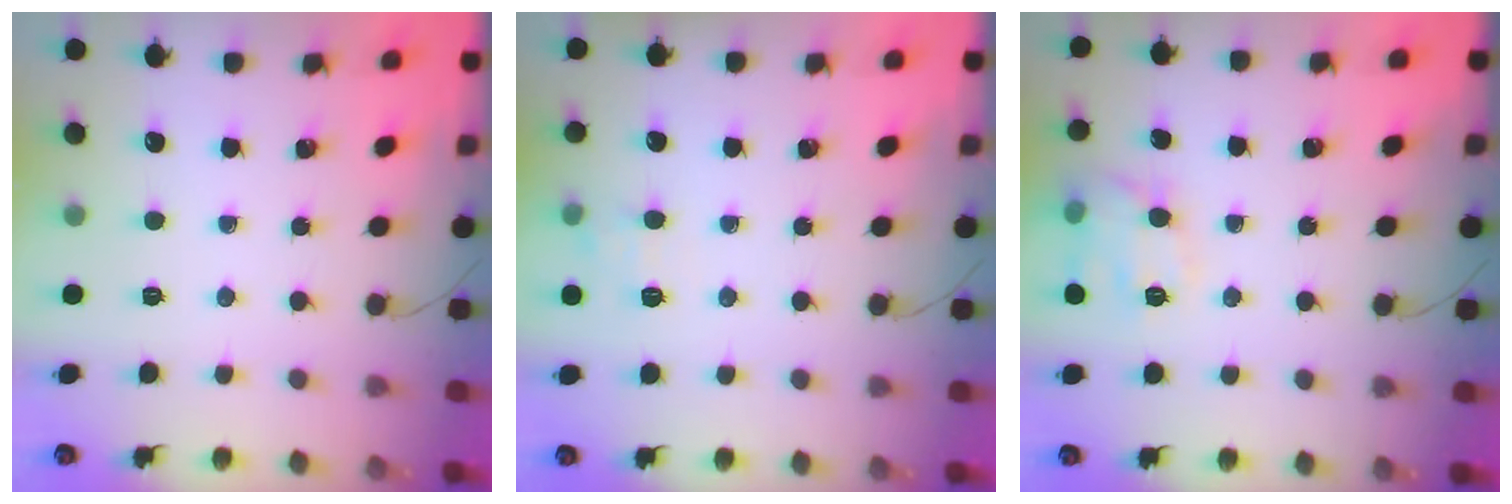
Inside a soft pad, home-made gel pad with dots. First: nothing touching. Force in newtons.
{"total": 6.7, "press": 6.5, "slide": 1.5}
{"total": 11.5, "press": 11.4, "slide": 0.7}